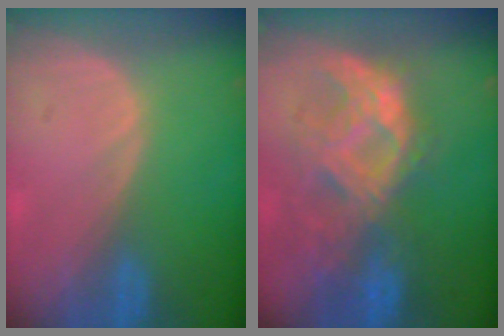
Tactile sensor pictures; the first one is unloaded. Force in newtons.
{"total": 9.5, "press": 8.9, "slide": 3.5}